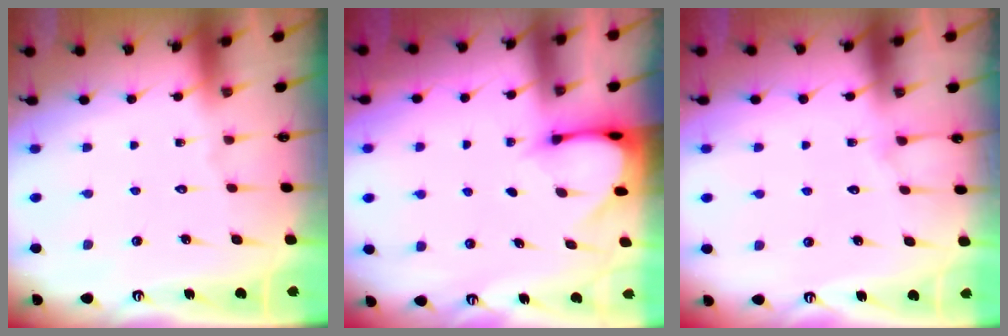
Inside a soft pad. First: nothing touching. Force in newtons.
{"total": 2.9, "press": 2.9, "slide": 0.2}
{"total": 3.9, "press": 3.9, "slide": 0.5}